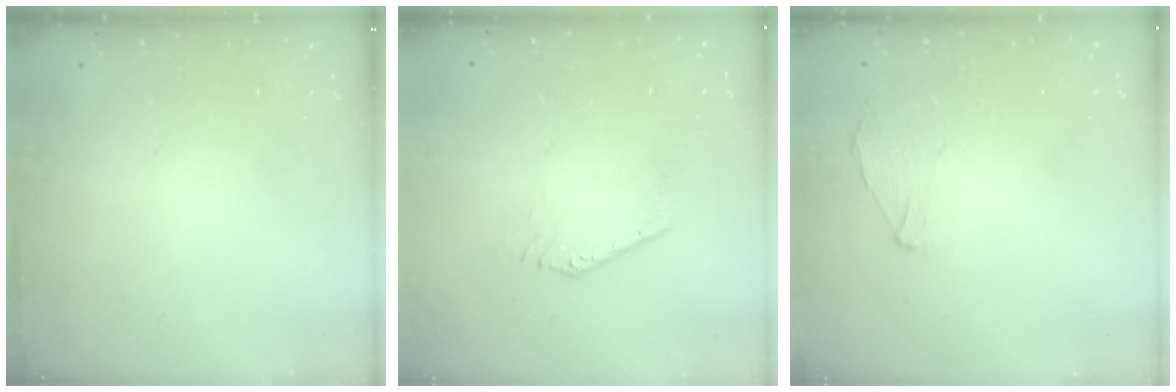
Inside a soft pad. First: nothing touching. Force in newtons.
{"total": 0.7, "press": 0.7, "slide": 0.2}
{"total": 1.5, "press": 1.4, "slide": 0.5}